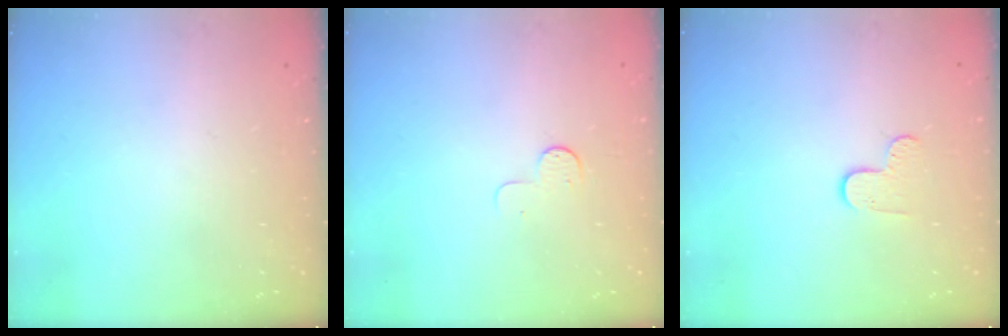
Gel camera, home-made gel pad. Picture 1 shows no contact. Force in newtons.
{"total": 5.0, "press": 5.0, "slide": 0.4}
{"total": 6.4, "press": 6.4, "slide": 0.5}